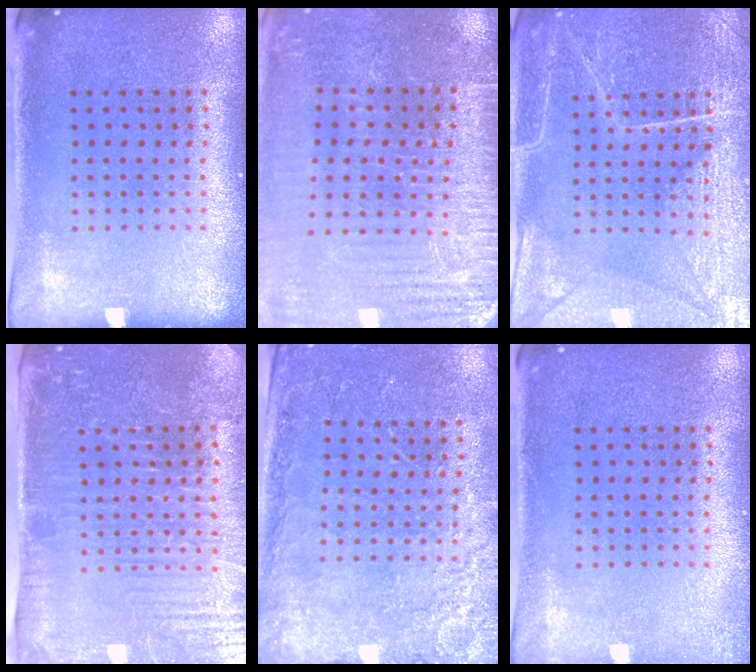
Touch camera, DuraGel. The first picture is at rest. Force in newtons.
{"total": 3.3, "press": 3.3, "slide": 0.1}
{"total": 4.0, "press": 4.0, "slide": 0.3}
{"total": 4.8, "press": 4.4, "slide": 2.0}
{"total": 2.6, "press": 2.5, "slide": 0.5}
{"total": 1.1, "press": 1.1, "slide": 0.3}